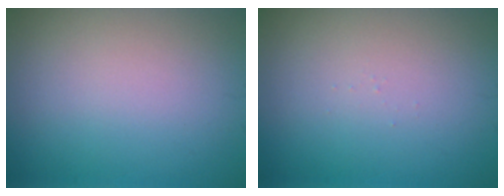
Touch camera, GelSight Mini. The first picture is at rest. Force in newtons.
{"total": 0.0}